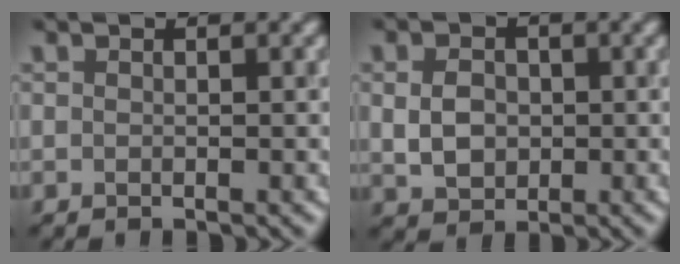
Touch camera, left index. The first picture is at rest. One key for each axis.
{"total": 3.2, "fx": 0.0, "fy": 2.5, "fz": 2.0, "tx": -0.043, "ty": -0.001, "tz": -0.002}